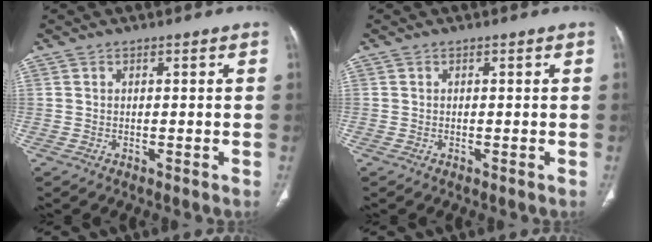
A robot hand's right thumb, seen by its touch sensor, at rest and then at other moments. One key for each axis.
{"total": 0.0}